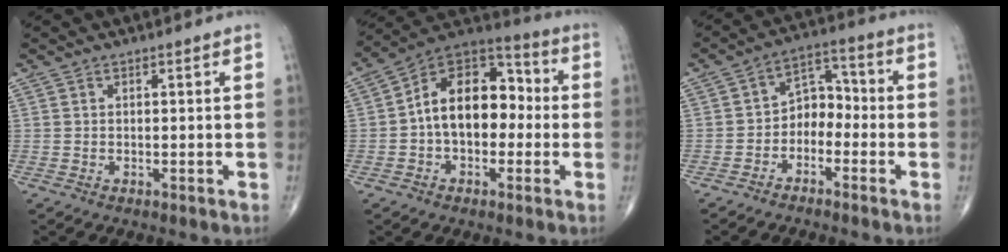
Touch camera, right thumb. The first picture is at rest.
{"total": 15.5, "force": [-0.6, 10.1, 11.8], "torque": [-0.152, 0.048, -0.025]}
{"total": 6.6, "force": [-2.5, 4.8, 3.8], "torque": [-0.032, 0.044, -0.059]}